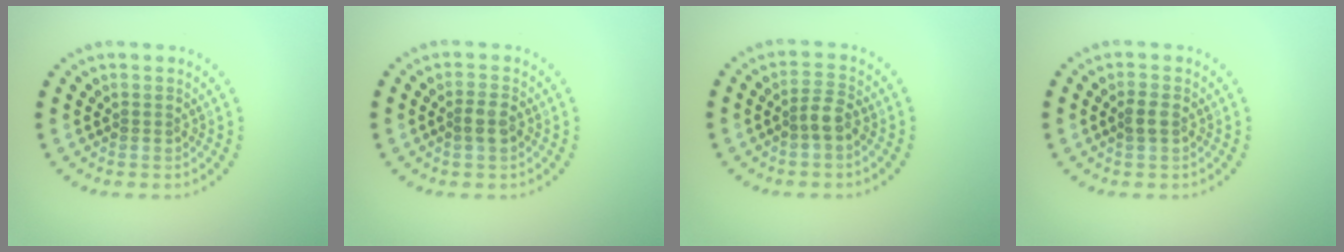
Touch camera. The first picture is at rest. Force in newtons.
{"total": 1.9, "press": 1.8, "slide": 0.3}
{"total": 2.1, "press": 1.9, "slide": 0.9}
{"total": 1.4, "press": 1.4, "slide": 0.2}